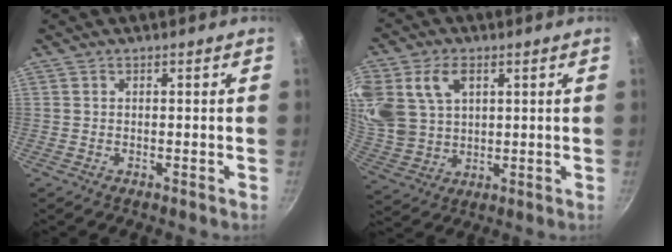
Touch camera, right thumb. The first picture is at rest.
{"total": 16.2, "force": [5.7, 11.7, 9.5], "torque": [-0.204, 0.002, 0.123]}